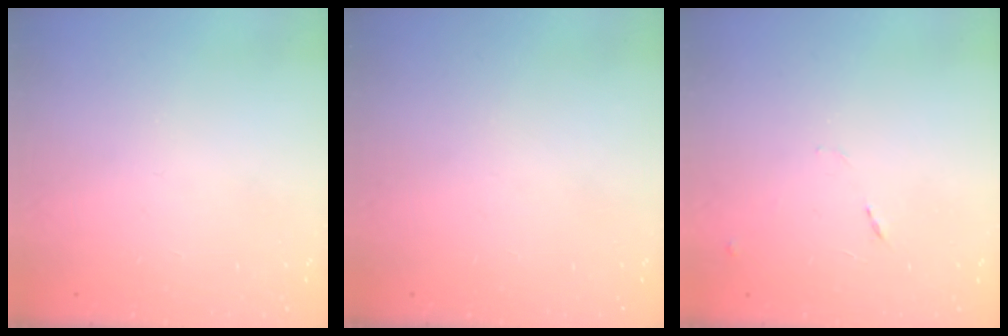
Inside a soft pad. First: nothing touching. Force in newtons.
{"total": 0.0}
{"total": 7.6, "press": 7.6, "slide": 0.9}